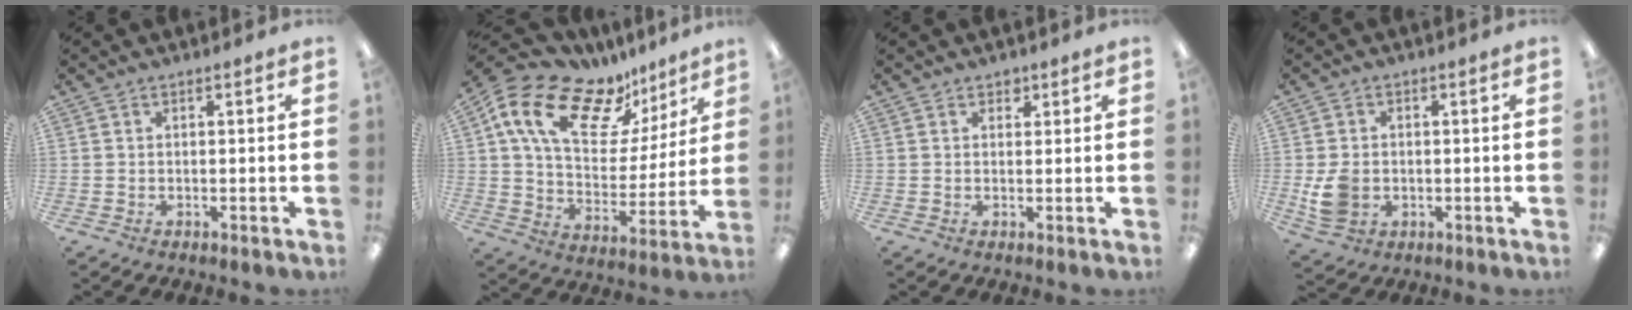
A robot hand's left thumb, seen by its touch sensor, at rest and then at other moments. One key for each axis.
{"total": 19.4, "fx": 12.2, "fy": 10.1, "fz": 11.3, "tx": -0.198, "ty": -0.065, "tz": 0.218}
{"total": 0.9, "fx": 0.7, "fy": 0.5, "fz": 0.2, "tx": 0.004, "ty": -0.003, "tz": 0.012}
{"total": 6.8, "fx": -0.9, "fy": 5.6, "fz": 3.7, "tx": -0.068, "ty": 0.003, "tz": -0.015}